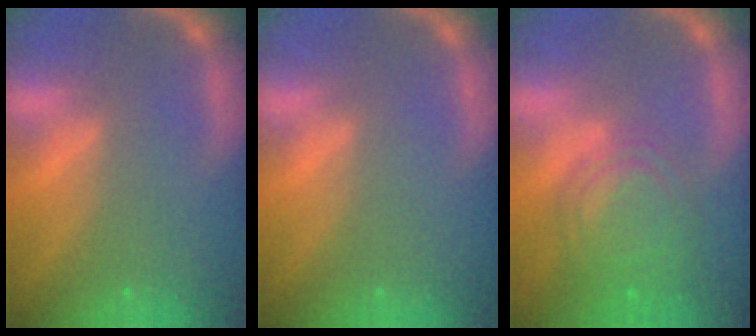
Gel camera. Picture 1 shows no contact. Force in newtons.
{"total": 0.0}
{"total": 8.0}